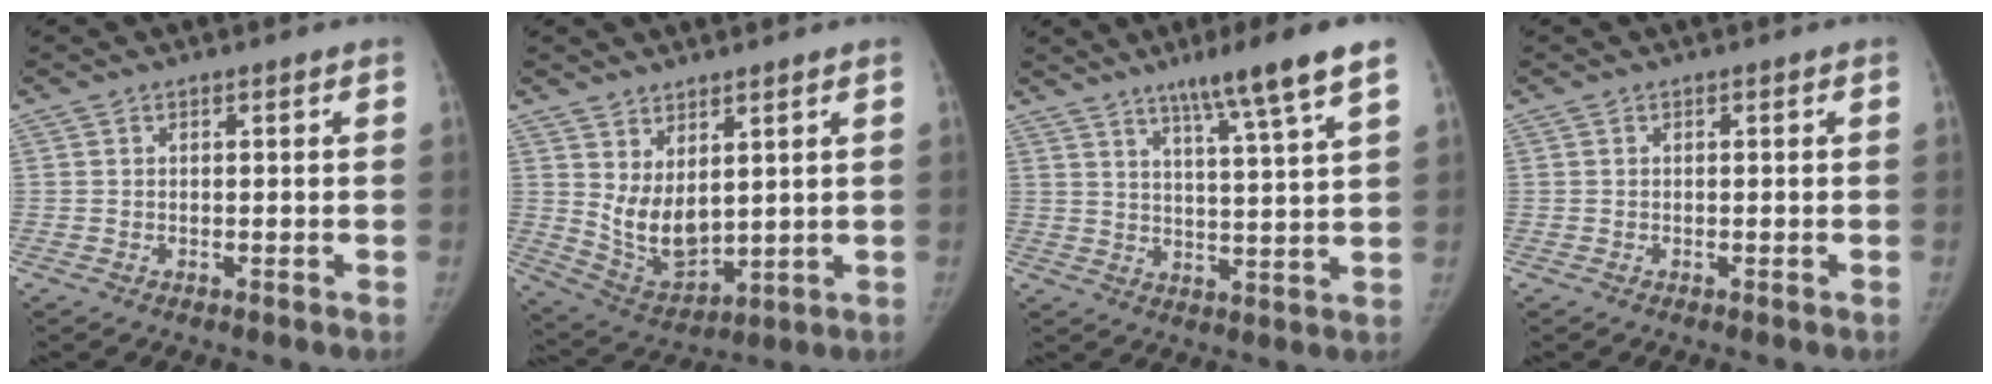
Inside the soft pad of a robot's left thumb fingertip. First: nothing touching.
{"total": 9.2, "force": [3.3, 4.9, 7.1], "torque": [-0.110, -0.039, 0.082]}
{"total": 11.6, "force": [7.5, -0.2, 8.8], "torque": [-0.138, -0.035, 0.118]}
{"total": 0.0}